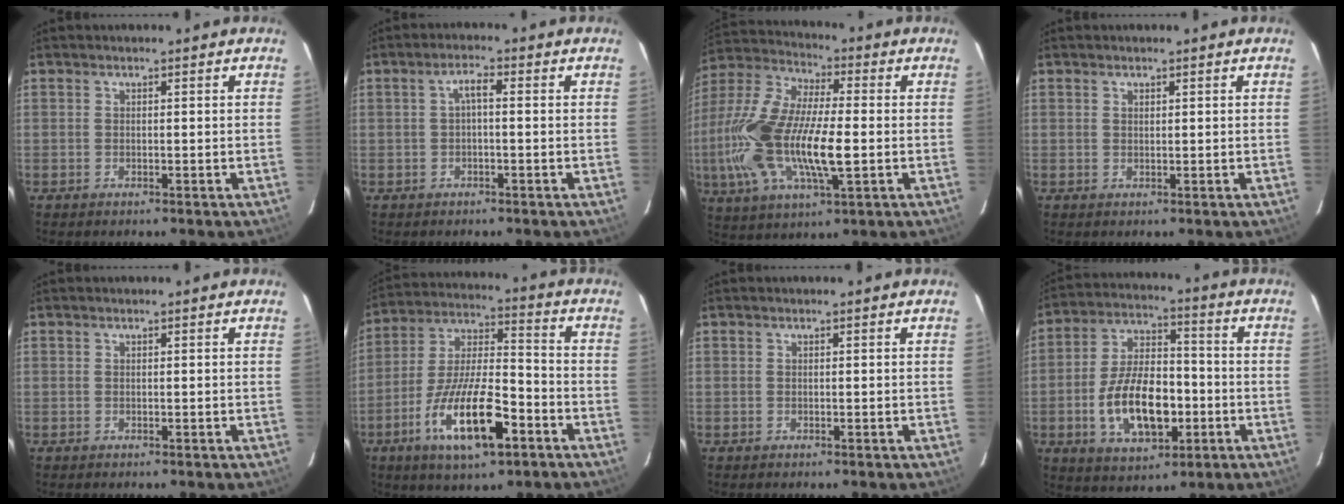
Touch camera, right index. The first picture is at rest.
{"total": 2.5, "force": [-0.2, 0.7, 2.4], "torque": [-0.048, 0.011, -0.002]}
{"total": 21.7, "force": [-2.8, 7.6, 20.1], "torque": [-0.413, -0.007, -0.059]}
{"total": 0.7, "force": [0.4, 0.4, 0.3], "torque": [-0.005, 0.002, 0.008]}
{"total": 0.0}
{"total": 17.2, "force": [-8.3, 5.2, 14.1], "torque": [-0.281, -0.014, -0.149]}
{"total": 0.0}
{"total": 15.2, "force": [-4.0, 7.9, 12.3], "torque": [-0.238, 0.013, -0.058]}